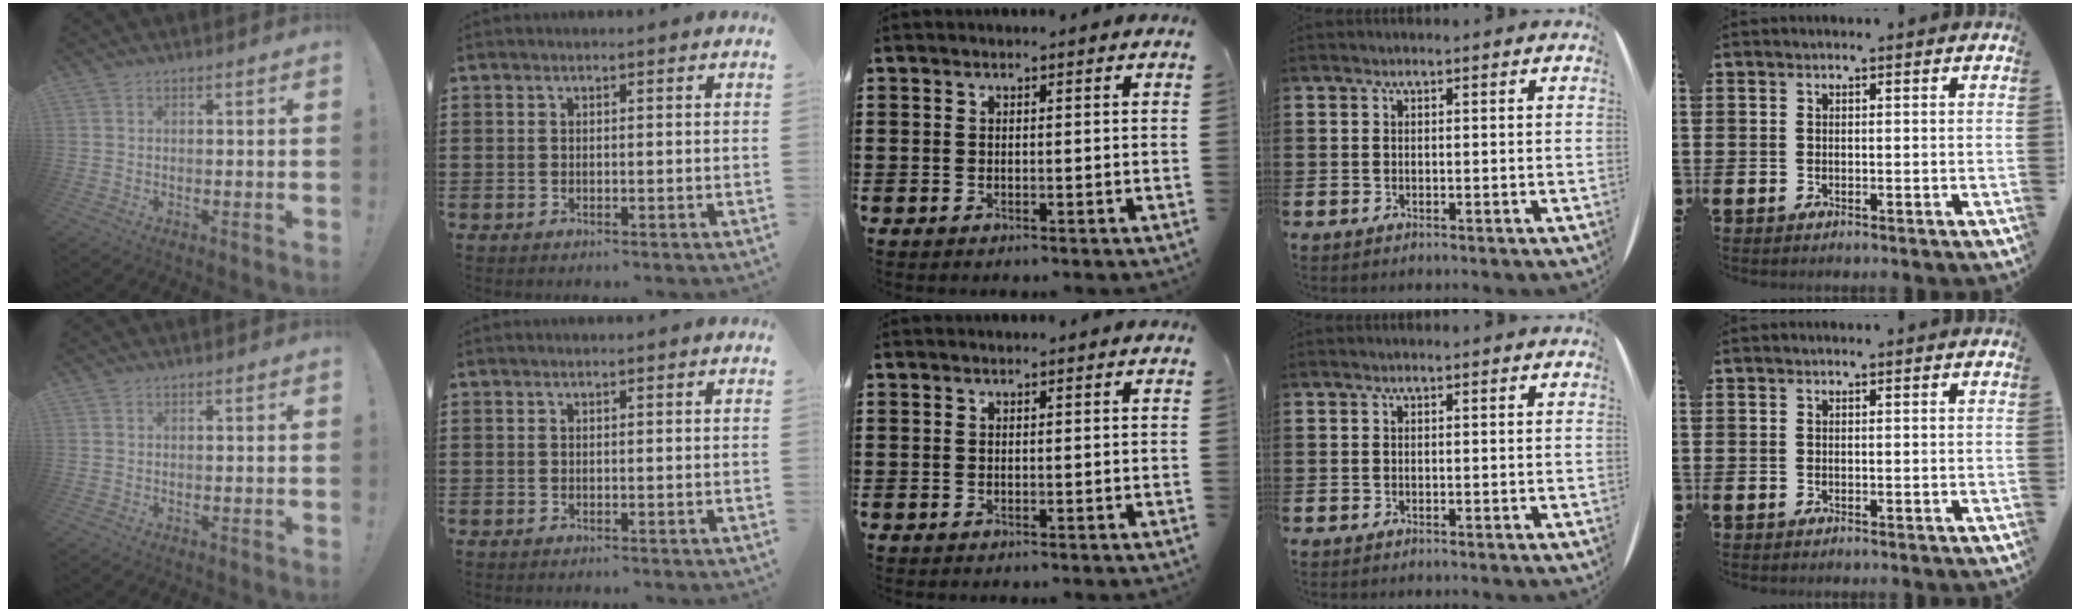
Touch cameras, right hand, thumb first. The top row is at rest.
{}